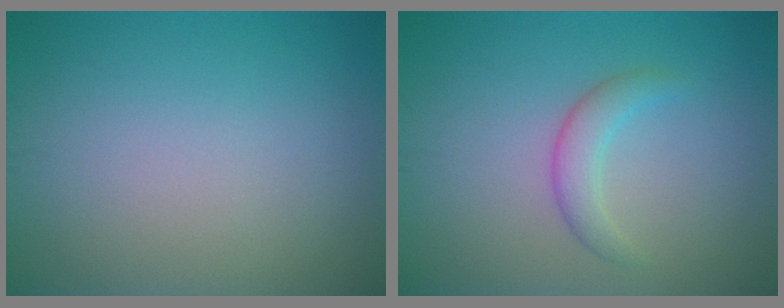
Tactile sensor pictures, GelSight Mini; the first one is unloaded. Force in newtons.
{"total": 2.1, "press": 2.1, "slide": 0.2}